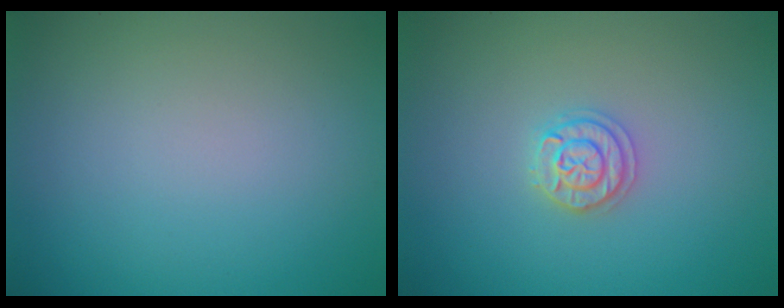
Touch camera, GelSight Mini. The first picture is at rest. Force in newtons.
{"total": 2.0, "press": 1.9, "slide": 0.3}